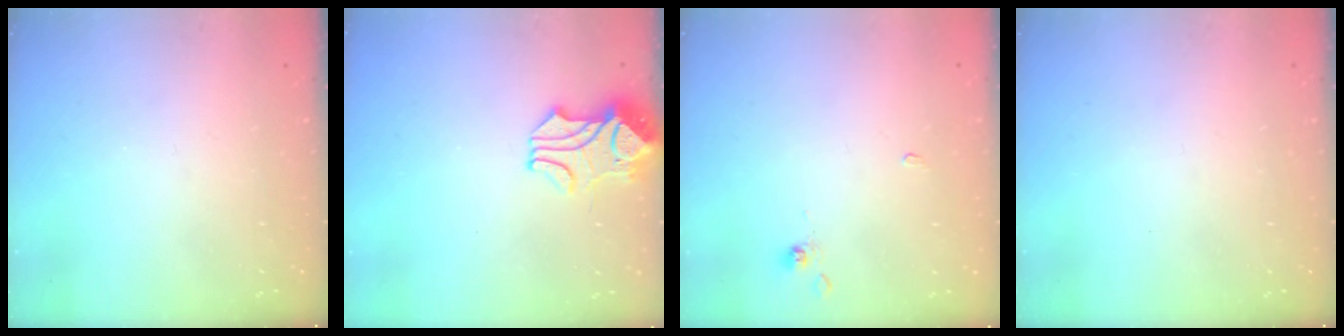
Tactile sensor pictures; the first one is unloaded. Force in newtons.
{"total": 2.4, "press": 2.0, "slide": 1.2}
{"total": 0.0}
{"total": 0.0}